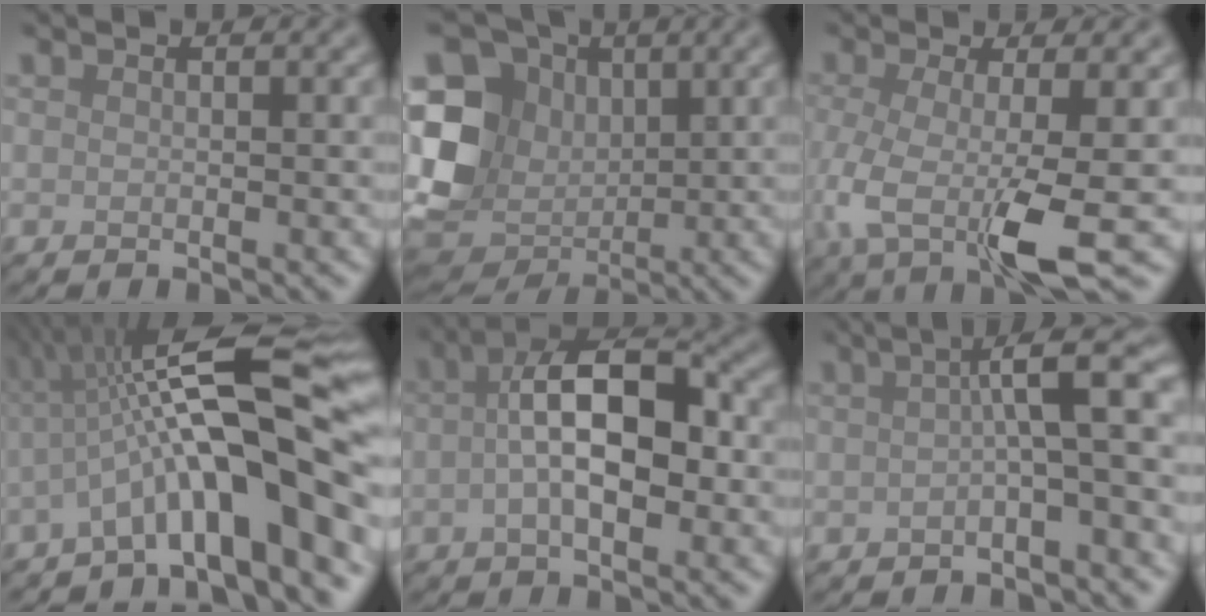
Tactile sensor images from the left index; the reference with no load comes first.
{"total": 9.5, "force": [1.0, 7.6, 5.5], "torque": [-0.125, 0.005, 0.016]}
{"total": 6.9, "force": [-1.6, 1.8, 6.4], "torque": [-0.140, -0.014, -0.035]}
{"total": 13.6, "force": [-1.5, 3.1, 13.2], "torque": [-0.197, 0.029, -0.027]}
{"total": 7.7, "force": [-0.1, 3.3, 7.0], "torque": [-0.119, 0.017, -0.012]}
{"total": 6.0, "force": [0.2, 1.2, 5.9], "torque": [-0.076, 0.022, -0.007]}